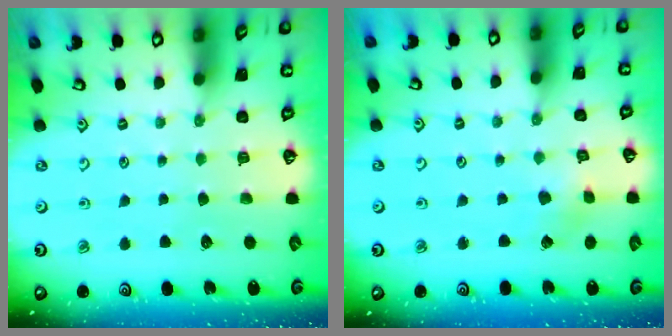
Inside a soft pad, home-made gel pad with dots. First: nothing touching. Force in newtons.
{"total": 1.9, "press": 1.9, "slide": 0.2}